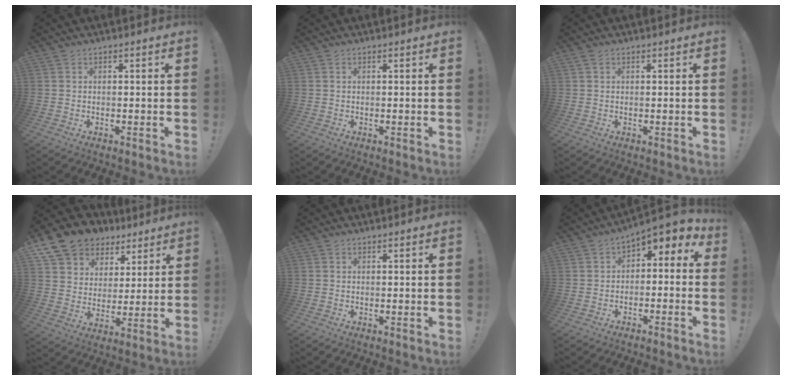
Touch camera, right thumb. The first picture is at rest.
{"total": 0.0}
{"total": 0.5, "force": [0.4, 0.3, 0.2], "torque": [-0.004, 0.001, 0.007]}
{"total": 13.0, "force": [8.7, 9.0, 3.6], "torque": [-0.067, -0.059, 0.173]}
{"total": 0.0}
{"total": 2.8, "force": [0.2, 2.0, 1.9], "torque": [-0.024, -0.006, 0.004]}